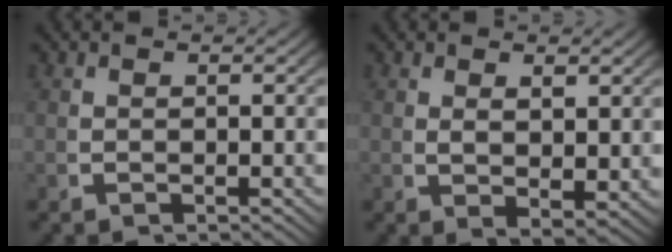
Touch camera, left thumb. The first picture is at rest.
{"total": 2.1, "force": [0.9, 0.7, 1.8], "torque": [-0.035, -0.015, 0.027]}